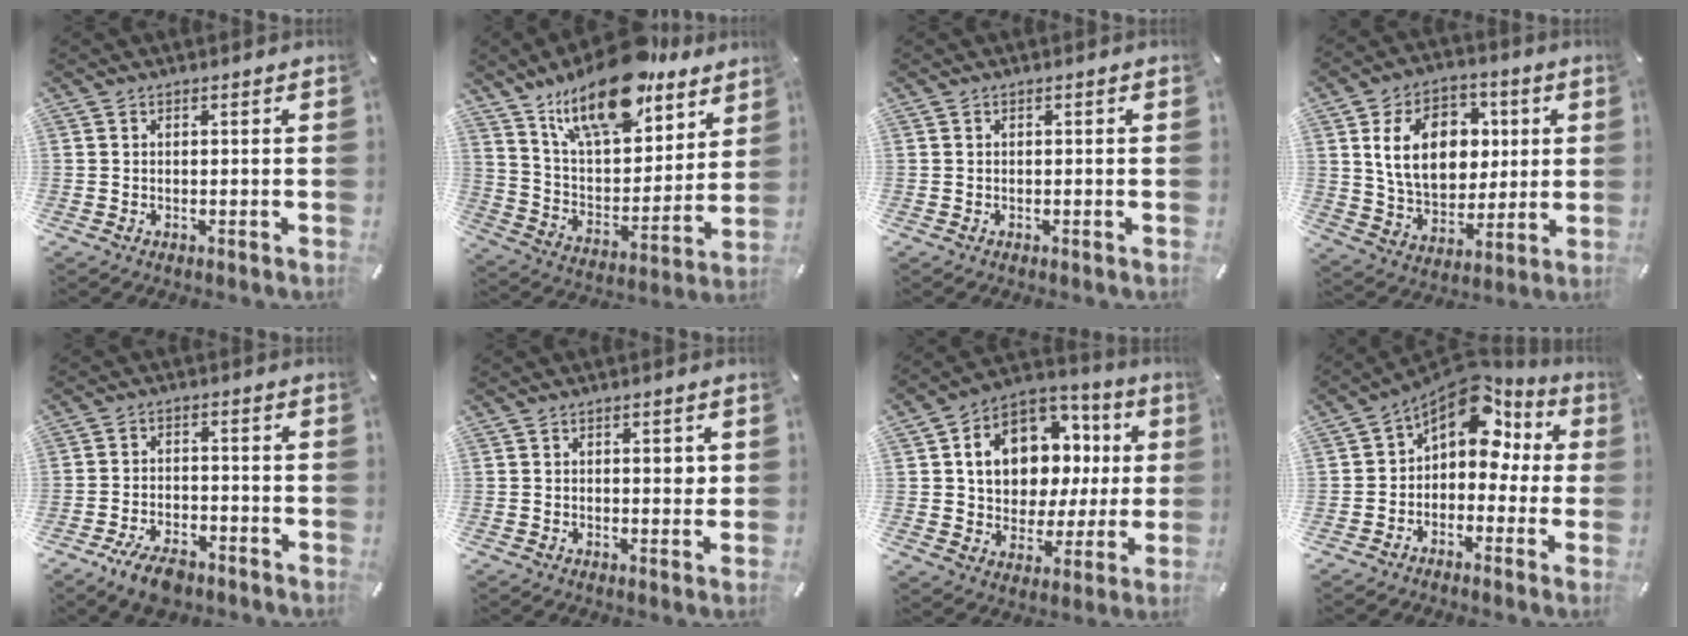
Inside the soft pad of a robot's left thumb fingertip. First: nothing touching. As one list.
[{"total": 19.3, "force": [15.1, 7.8, 9.1], "torque": [-0.163, -0.096, 0.265]}, {"total": 0.0}, {"total": 16.0, "force": [3.7, 12.0, 9.9], "torque": [-0.173, 0.011, 0.070]}, {"total": 6.5, "force": [-4.5, 3.1, 3.5], "torque": [-0.070, 0.021, -0.082]}, {"total": 2.5, "force": [0.7, 1.2, 2.0], "torque": [-0.017, -0.004, 0.006]}, {"total": 14.5, "force": [4.0, 11.2, 8.4], "torque": [-0.142, -0.026, 0.077]}, {"total": 12.5, "force": [6.1, 7.5, 7.9], "torque": [-0.123, -0.040, 0.105]}]